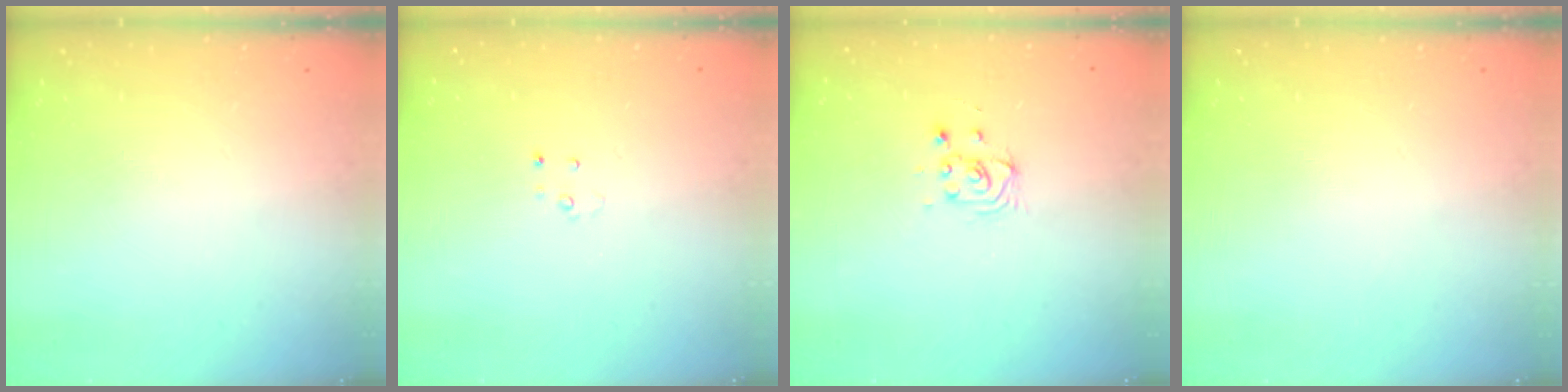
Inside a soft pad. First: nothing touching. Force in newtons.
{"total": 2.5, "press": 2.5, "slide": 0.2}
{"total": 3.0, "press": 3.0, "slide": 0.2}
{"total": 0.0}